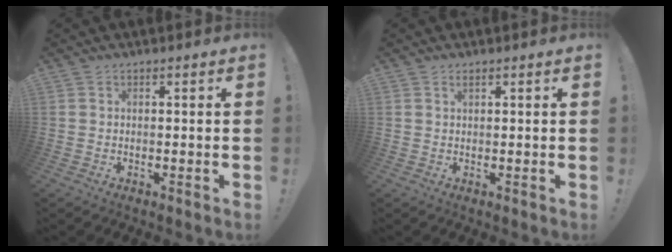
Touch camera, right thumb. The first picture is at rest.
{"total": 0.7, "force": [0.5, 0.2, 0.5], "torque": [-0.006, 0.000, 0.009]}